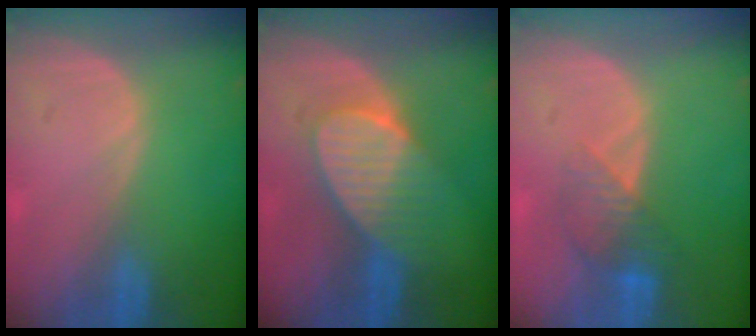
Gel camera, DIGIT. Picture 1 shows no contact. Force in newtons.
{"total": 7.0, "press": 7.0, "slide": 0.4}
{"total": 4.2, "press": 4.1, "slide": 0.8}